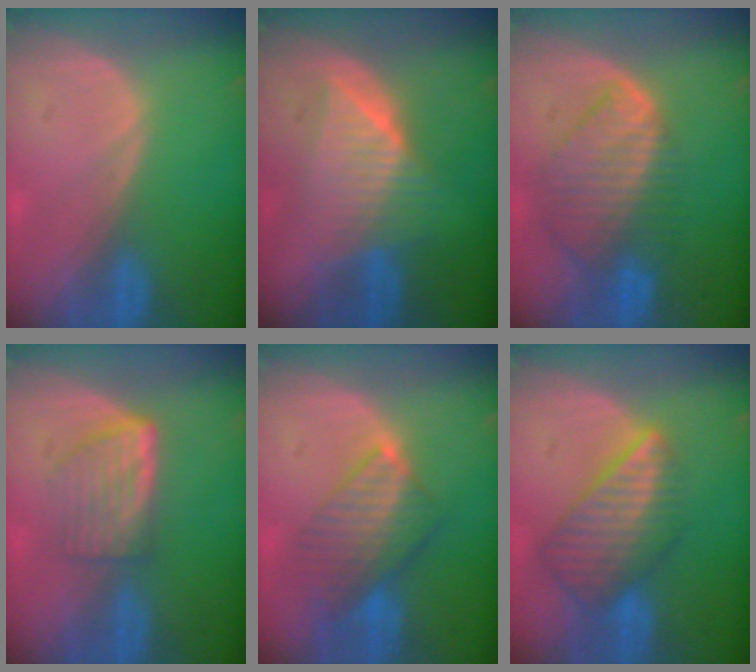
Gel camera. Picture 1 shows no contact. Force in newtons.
{"total": 7.1, "press": 7.1, "slide": 0.2}
{"total": 8.7, "press": 7.7, "slide": 4.2}
{"total": 6.0, "press": 5.4, "slide": 2.7}
{"total": 8.0, "press": 7.1, "slide": 3.7}
{"total": 8.7, "press": 7.6, "slide": 4.1}